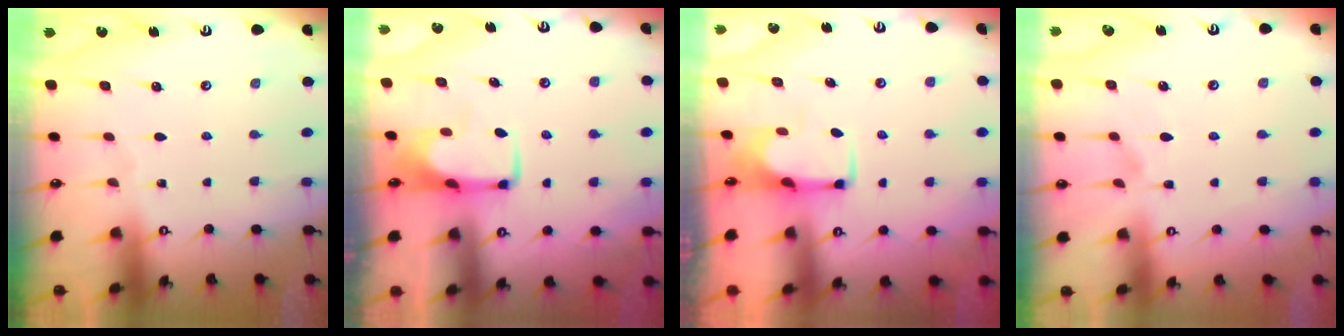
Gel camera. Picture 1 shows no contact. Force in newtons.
{"total": 1.8, "press": 1.8, "slide": 0.4}
{"total": 1.6, "press": 1.5, "slide": 0.7}
{"total": 2.9, "press": 2.6, "slide": 1.2}